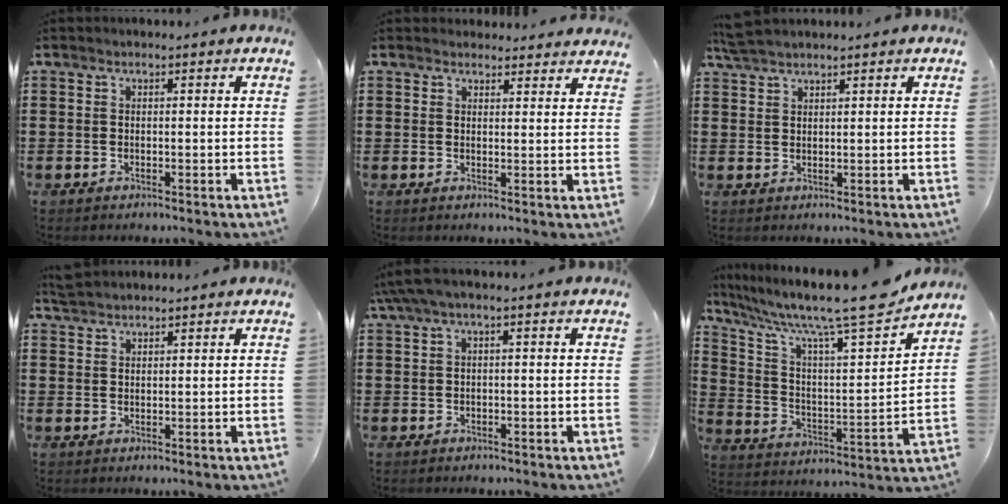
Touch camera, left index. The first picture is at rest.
{"total": 2.5, "force": [2.5, 0.5, 0.0], "torque": [0.001, -0.011, 0.046]}
{"total": 2.6, "force": [2.5, 0.2, 0.9], "torque": [-0.024, 0.001, 0.048]}
{"total": 2.0, "force": [2.0, 0.3, 0.3], "torque": [-0.011, 0.003, 0.039]}
{"total": 1.9, "force": [-0.4, 0.3, 1.8], "torque": [-0.038, -0.004, -0.011]}
{"total": 12.4, "force": [10.4, 0.9, 6.7], "torque": [-0.154, -0.070, 0.167]}